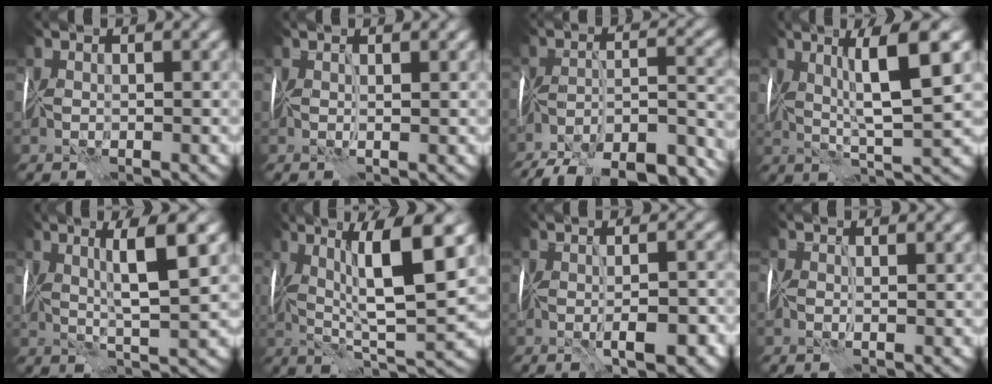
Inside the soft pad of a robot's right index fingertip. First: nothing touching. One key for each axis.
{"total": 1.0, "fx": 0.4, "fy": 0.0, "fz": 1.0, "tx": -0.013, "ty": -0.001, "tz": 0.003}
{"total": 17.3, "fx": -15.5, "fy": 4.4, "fz": 6.2, "tx": -0.080, "ty": -0.011, "tz": -0.201}
{"total": 7.2, "fx": 2.0, "fy": 1.3, "fz": 6.8, "tx": -0.111, "ty": 0.003, "tz": 0.035}
{"total": 5.4, "fx": 1.9, "fy": 0.8, "fz": 5.0, "tx": -0.084, "ty": 0.001, "tz": 0.032}
{"total": 10.5, "fx": 2.7, "fy": 2.6, "fz": 9.9, "tx": -0.165, "ty": 0.006, "tz": 0.050}
{"total": 5.0, "fx": -1.4, "fy": 1.3, "fz": 4.7, "tx": -0.065, "ty": -0.008, "tz": -0.016}
{"total": 0.9, "fx": -0.1, "fy": 0.3, "fz": 0.9, "tx": -0.015, "ty": -0.002, "tz": -0.004}